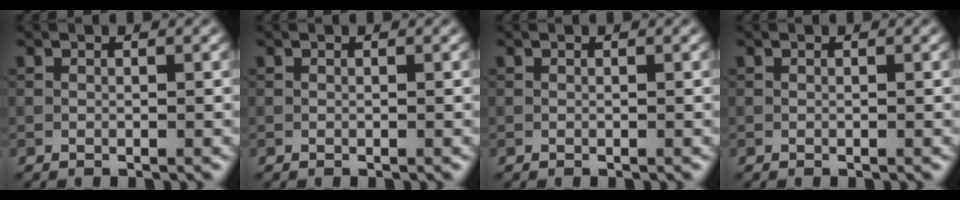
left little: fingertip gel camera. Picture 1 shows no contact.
{"total": 0.0}
{"total": 0.0}
{"total": 0.0}